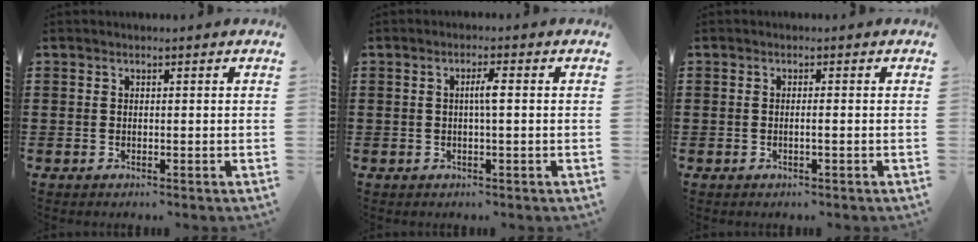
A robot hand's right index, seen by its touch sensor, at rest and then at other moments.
{"total": 2.4, "force": [0.0, 0.1, 2.4], "torque": [-0.045, -0.001, -0.003]}
{"total": 1.0, "force": [-0.4, -0.2, 0.8], "torque": [-0.015, -0.005, -0.008]}